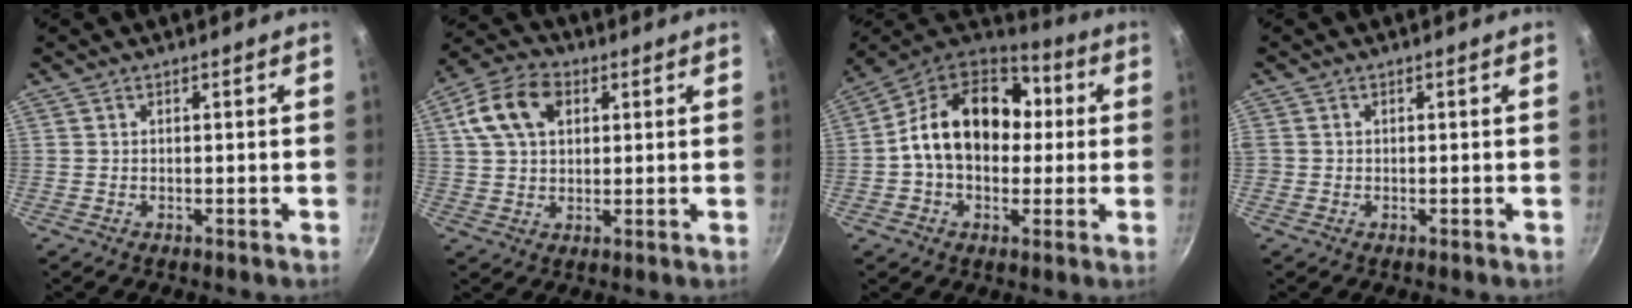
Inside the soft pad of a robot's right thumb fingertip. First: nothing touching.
{"total": 11.4, "force": [3.7, 7.6, 7.6], "torque": [-0.135, 0.014, 0.060]}
{"total": 19.2, "force": [1.0, 13.5, 13.6], "torque": [-0.197, 0.040, 0.008]}
{"total": 1.2, "force": [0.1, 1.1, 0.4], "torque": [-0.002, 0.002, 0.001]}